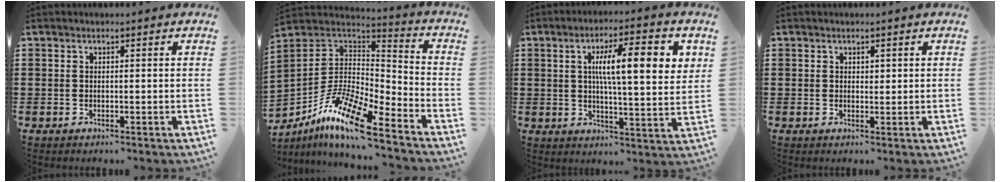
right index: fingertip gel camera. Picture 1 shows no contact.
{"total": 13.3, "force": [-9.3, 3.1, 9.0], "torque": [-0.181, 0.014, -0.183]}
{"total": 10.4, "force": [2.8, 2.6, 9.7], "torque": [-0.172, 0.004, 0.039]}
{"total": 0.9, "force": [0.5, 0.6, 0.3], "torque": [0.001, 0.000, 0.009]}